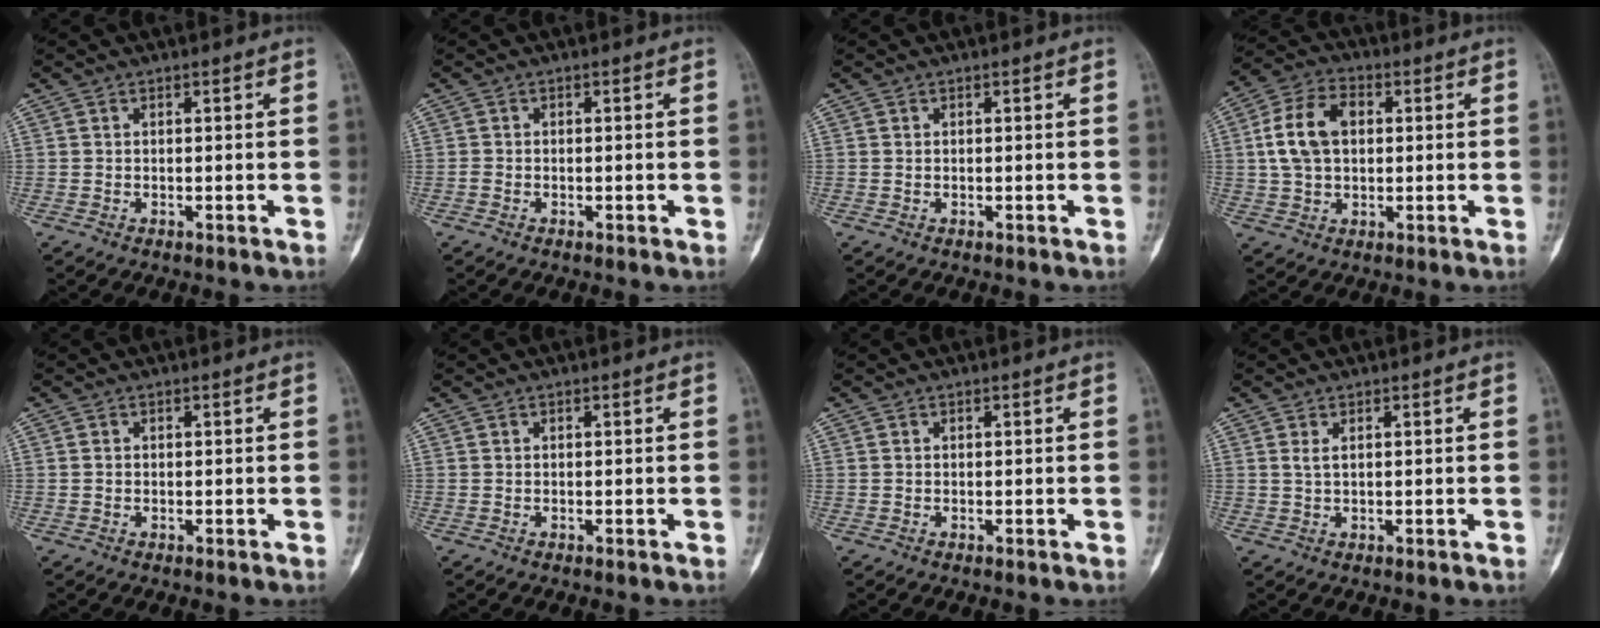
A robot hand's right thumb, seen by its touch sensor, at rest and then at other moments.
{"total": 1.1, "force": [-0.3, 0.8, 0.7], "torque": [-0.002, 0.001, -0.008]}
{"total": 0.0}
{"total": 11.2, "force": [1.6, 7.5, 8.2], "torque": [-0.147, 0.018, 0.026]}
{"total": 0.7, "force": [0.0, 0.7, 0.3], "torque": [0.002, 0.002, 0.000]}
{"total": 0.0}
{"total": 0.0}
{"total": 1.4, "force": [0.6, 0.7, 1.1], "torque": [-0.017, 0.001, 0.015]}